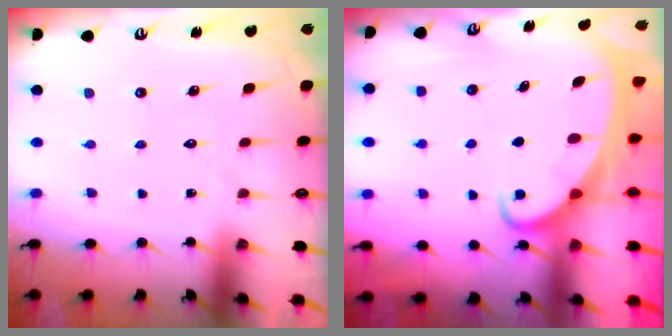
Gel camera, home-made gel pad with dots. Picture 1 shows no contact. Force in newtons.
{"total": 2.6, "press": 2.6, "slide": 0.4}